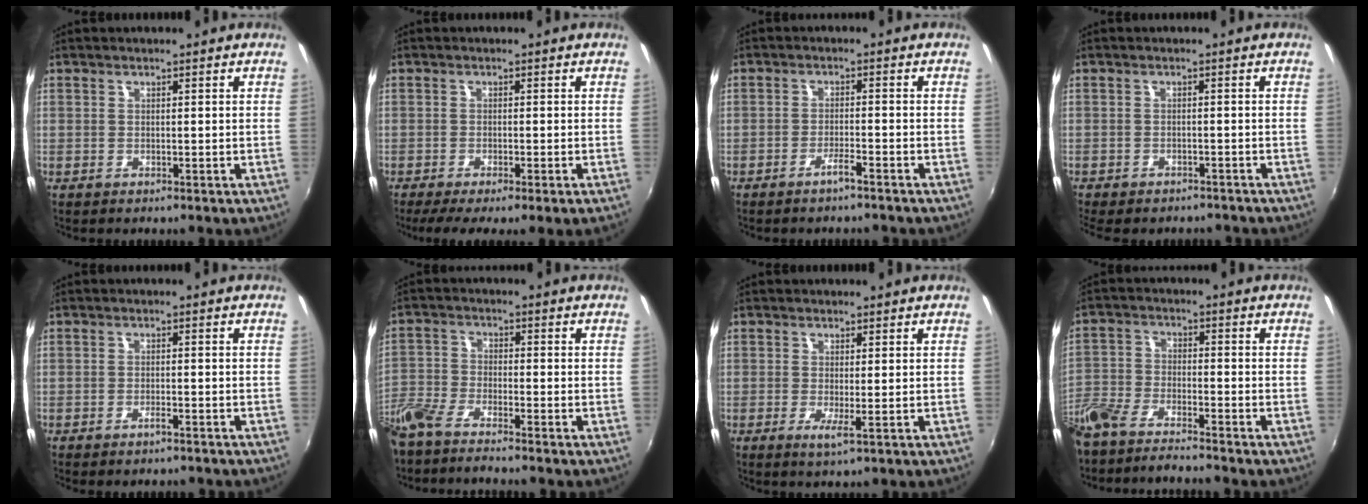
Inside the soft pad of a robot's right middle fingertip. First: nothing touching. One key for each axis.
{"total": 5.4, "fx": -3.7, "fy": -0.4, "fz": 3.8, "tx": -0.074, "ty": -0.025, "tz": -0.059}
{"total": 2.5, "fx": -2.1, "fy": 0.1, "fz": 1.3, "tx": -0.037, "ty": 0.001, "tz": -0.036}
{"total": 8.3, "fx": -7.0, "fy": 2.8, "fz": 3.3, "tx": -0.077, "ty": -0.027, "tz": -0.099}
{"total": 1.7, "fx": -1.5, "fy": 0.3, "fz": 0.7, "tx": -0.018, "ty": -0.002, "tz": -0.026}
{"total": 7.3, "fx": -6.4, "fy": 1.0, "fz": 3.5, "tx": -0.092, "ty": -0.012, "tz": -0.134}
{"total": 2.1, "fx": -0.3, "fy": -0.2, "fz": 2.0, "tx": -0.042, "ty": -0.010, "tz": -0.008}
{"total": 11.0, "fx": -9.6, "fy": 1.7, "fz": 5.1, "tx": -0.128, "ty": -0.023, "tz": -0.185}